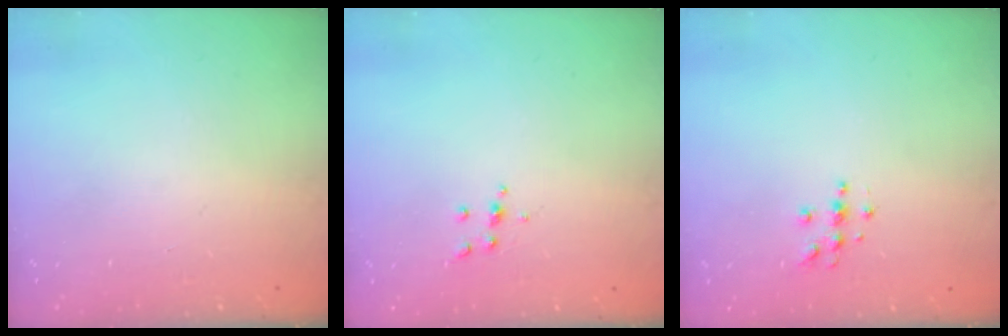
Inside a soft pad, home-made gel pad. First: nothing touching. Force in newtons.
{"total": 4.0, "press": 3.9, "slide": 0.9}
{"total": 4.9, "press": 4.8, "slide": 0.6}